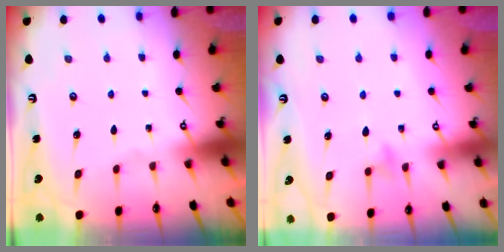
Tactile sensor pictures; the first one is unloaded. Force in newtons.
{"total": 6.3, "press": 6.3, "slide": 0.4}